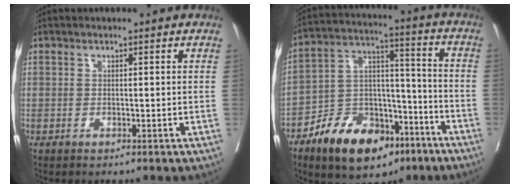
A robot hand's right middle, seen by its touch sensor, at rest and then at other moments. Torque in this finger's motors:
{"motor_torque": [0.99, -1.14, 0.20, 0.13]}